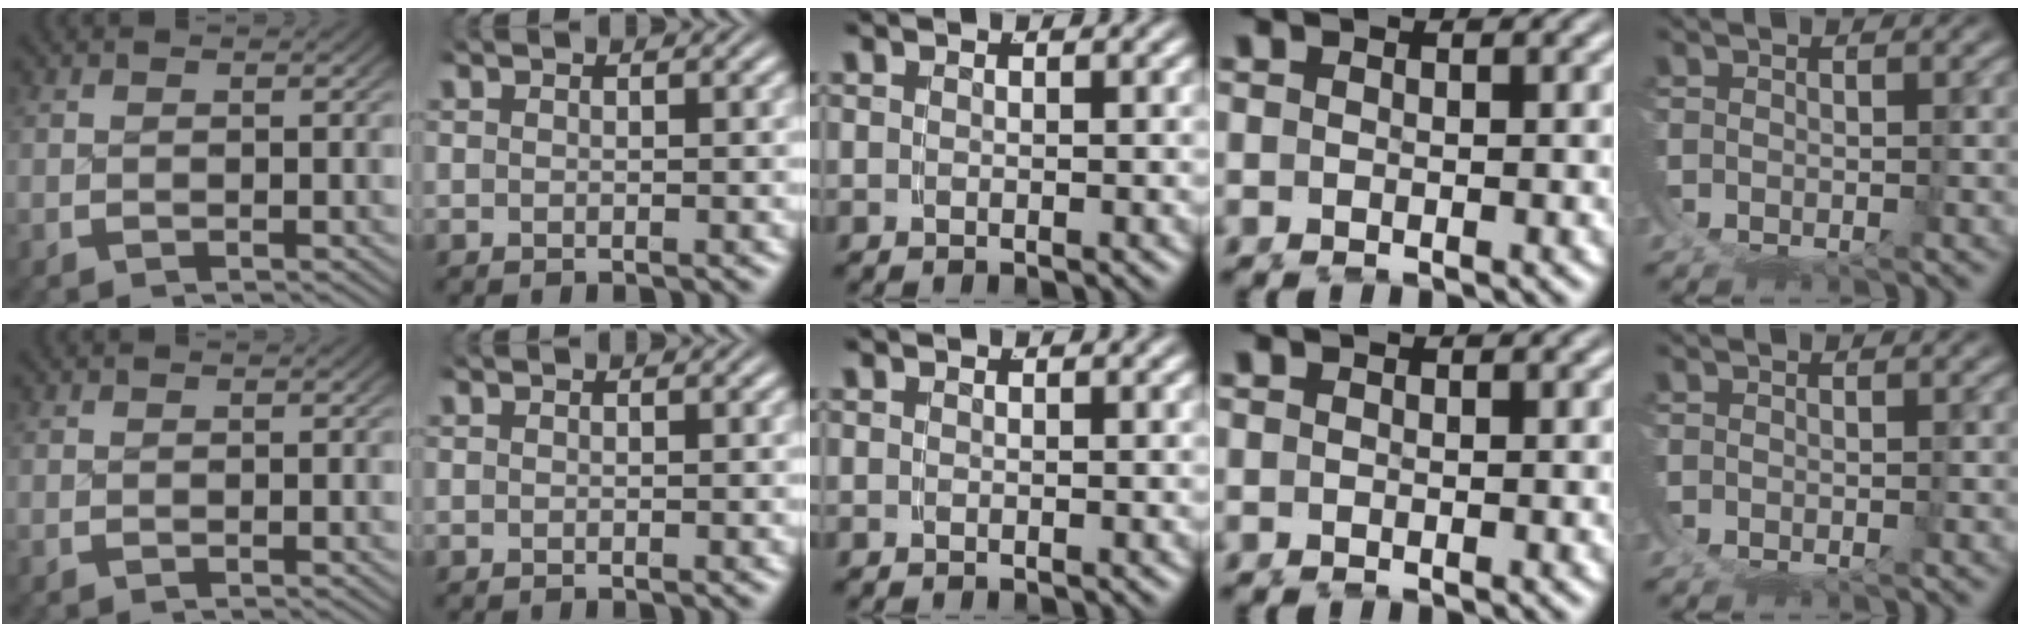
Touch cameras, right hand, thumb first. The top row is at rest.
{}